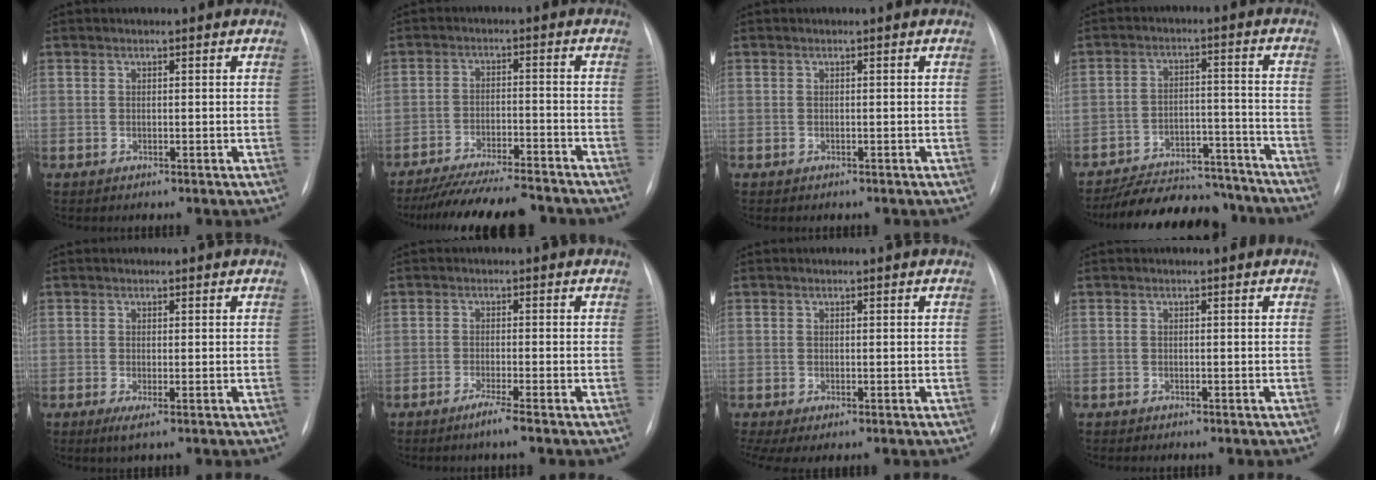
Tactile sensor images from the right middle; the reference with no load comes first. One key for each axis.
{"total": 15.6, "fx": -14.2, "fy": 1.9, "fz": 6.1, "tx": -0.105, "ty": -0.011, "tz": -0.207}
{"total": 1.1, "fx": -0.9, "fy": 0.4, "fz": 0.5, "tx": -0.010, "ty": -0.002, "tz": -0.010}
{"total": 17.6, "fx": -16.0, "fy": 5.3, "fz": 5.2, "tx": -0.085, "ty": 0.020, "tz": -0.224}
{"total": 1.6, "fx": -0.5, "fy": 0.0, "fz": 1.5, "tx": -0.025, "ty": -0.007, "tz": -0.007}
{"total": 2.6, "fx": -1.7, "fy": -0.6, "fz": 1.8, "tx": -0.037, "ty": -0.009, "tz": -0.035}
{"total": 3.5, "fx": -1.6, "fy": 1.4, "fz": 2.8, "tx": -0.053, "ty": -0.009, "tz": -0.025}
{"total": 0.0}